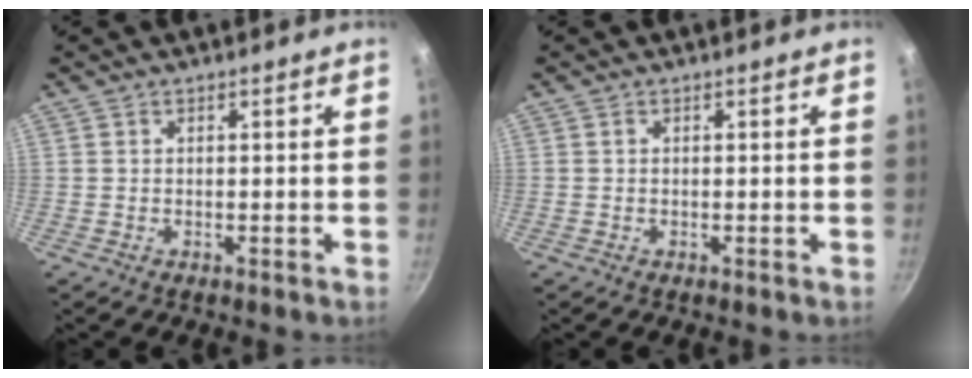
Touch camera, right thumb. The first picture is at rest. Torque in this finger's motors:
{"motor_torque": [-0.26, -0.04, 0.27, 0.02, -0.06]}